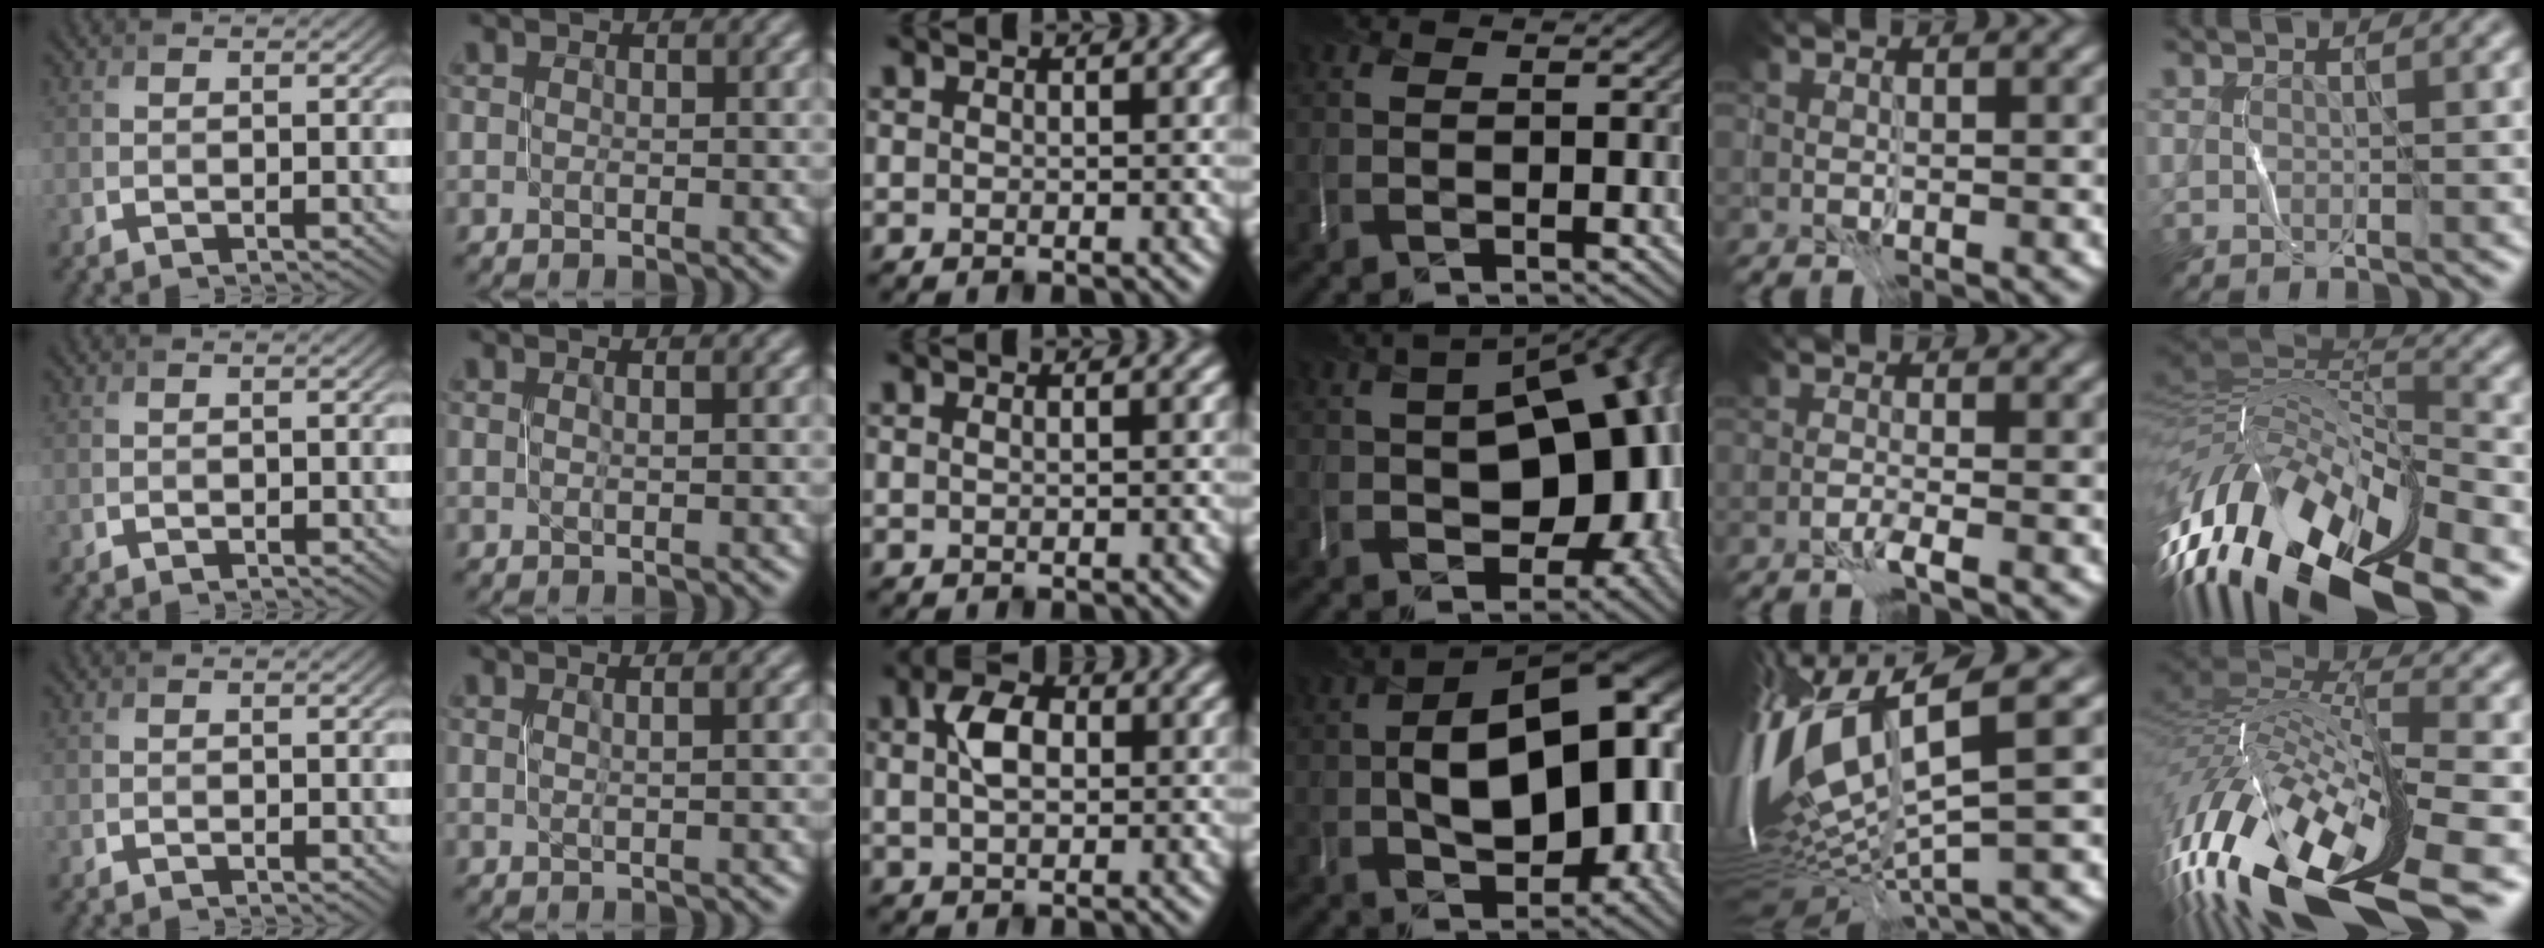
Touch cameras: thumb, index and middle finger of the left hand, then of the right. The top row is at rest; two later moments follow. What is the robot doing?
{"motion": "open", "object": "stapler"}